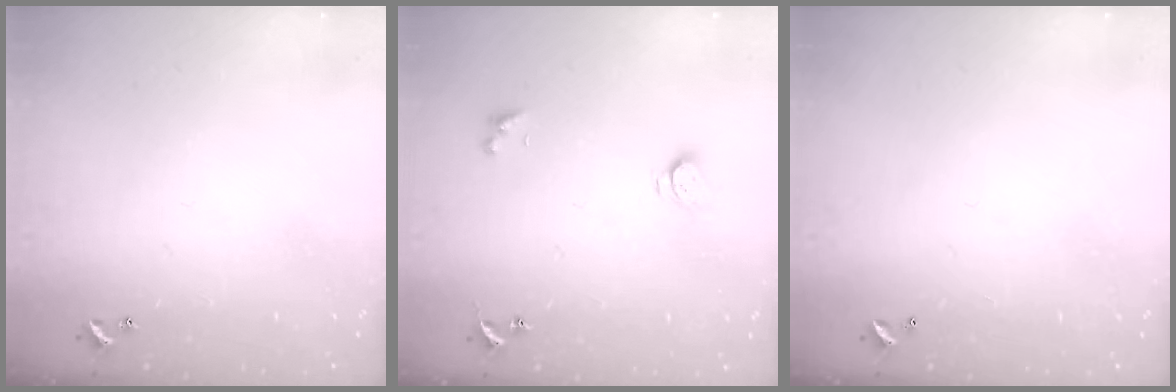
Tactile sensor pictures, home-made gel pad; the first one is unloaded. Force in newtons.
{"total": 2.6, "press": 2.5, "slide": 0.3}
{"total": 2.9, "press": 2.9, "slide": 0.1}